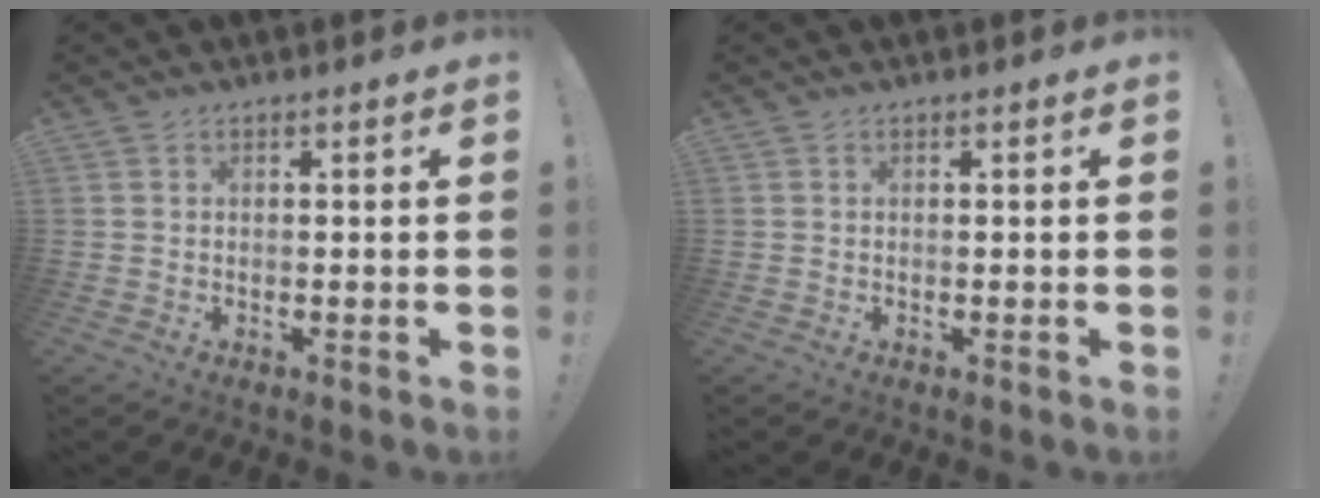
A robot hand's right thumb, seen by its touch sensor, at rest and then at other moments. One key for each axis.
{"total": 0.0}